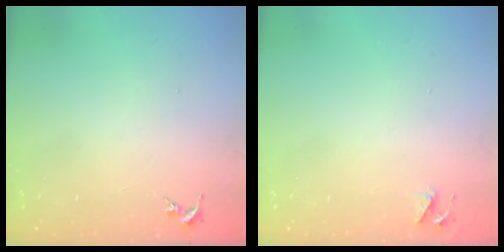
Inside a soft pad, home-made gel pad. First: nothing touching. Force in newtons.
{"total": 4.1, "press": 4.0, "slide": 0.7}